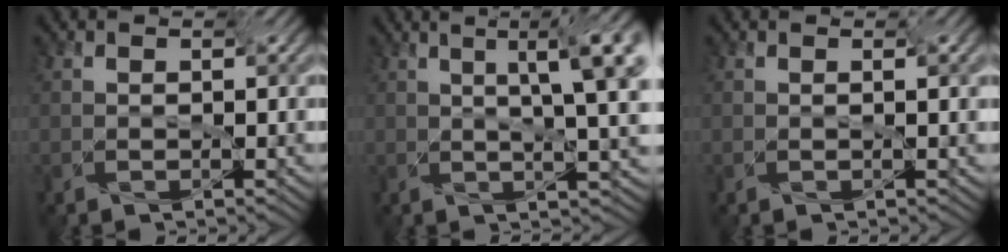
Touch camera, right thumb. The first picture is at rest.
{"total": 11.9, "force": [3.2, 4.0, 10.8], "torque": [-0.134, 0.037, 0.048]}
{"total": 1.0, "force": [0.3, -0.1, 0.9], "torque": [-0.014, 0.004, 0.005]}